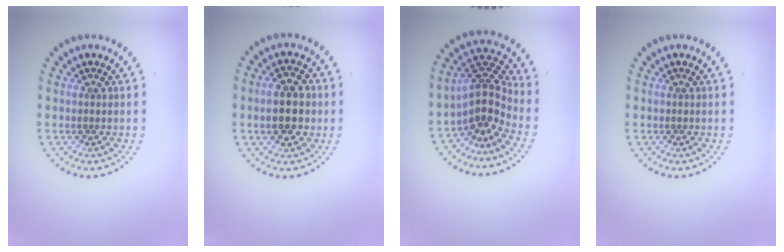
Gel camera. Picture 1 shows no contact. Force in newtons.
{"total": 4.7, "press": 4.7, "slide": 0.3}
{"total": 3.8, "press": 2.9, "slide": 2.5}
{"total": 0.0}